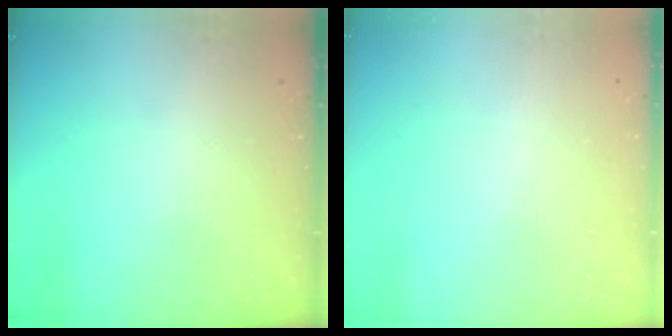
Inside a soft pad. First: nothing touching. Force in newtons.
{"total": 2.4, "press": 2.4, "slide": 0.2}